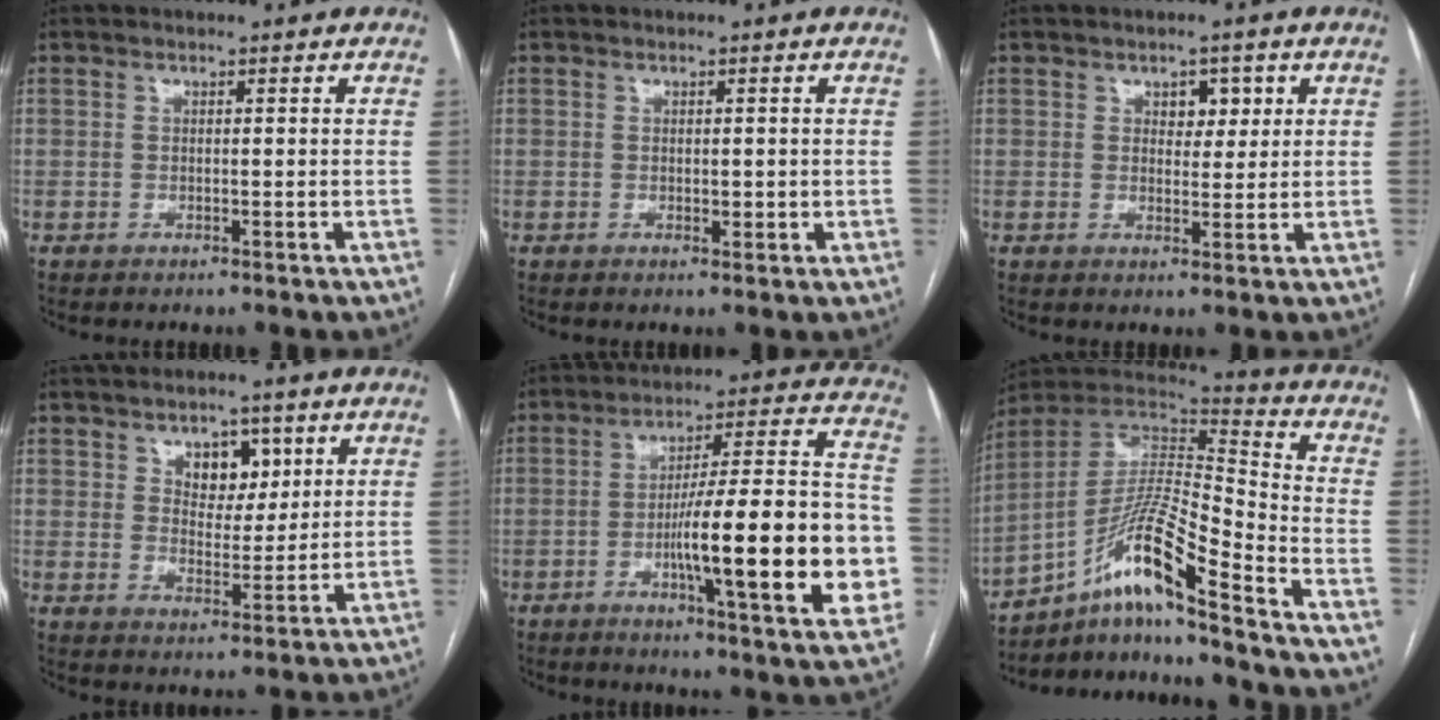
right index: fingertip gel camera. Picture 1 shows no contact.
{"total": 1.5, "force": [0.1, 1.0, 1.1], "torque": [-0.014, 0.002, 0.004]}
{"total": 3.4, "force": [1.5, 2.1, 2.2], "torque": [-0.023, 0.005, 0.022]}
{"total": 6.1, "force": [3.0, 3.9, 3.7], "torque": [-0.048, 0.006, 0.050]}
{"total": 22.7, "force": [-5.1, 2.6, 21.9], "torque": [-0.264, 0.016, -0.070]}
{"total": 14.8, "force": [-9.6, 0.3, 11.2], "torque": [-0.211, 0.015, -0.171]}